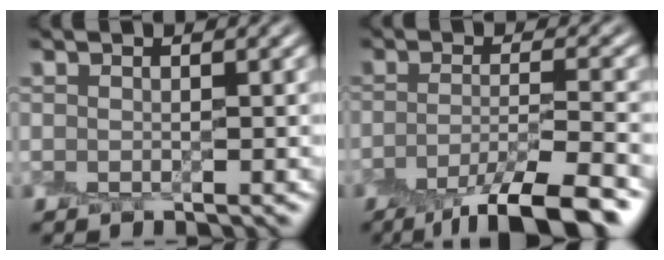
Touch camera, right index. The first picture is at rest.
{"total": 8.1, "force": [-5.4, 1.7, 5.8], "torque": [-0.080, -0.002, -0.088]}